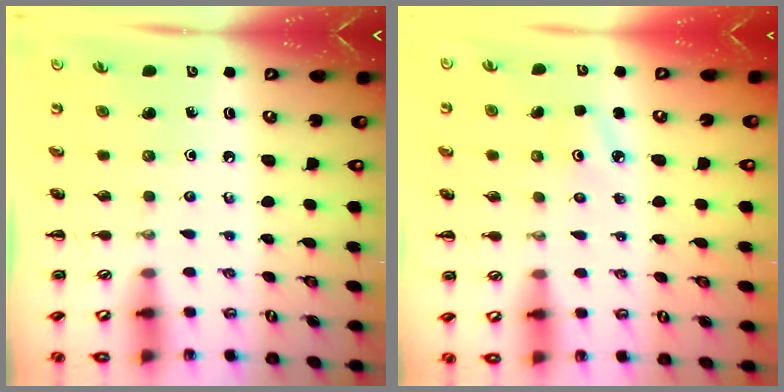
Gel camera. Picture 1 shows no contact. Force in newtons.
{"total": 2.3, "press": 2.2, "slide": 0.6}